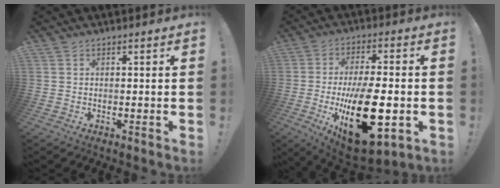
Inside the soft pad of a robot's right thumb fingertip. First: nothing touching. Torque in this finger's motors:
{"motor_torque": [1.88, 3.13, 2.74, -0.03, 1.02]}